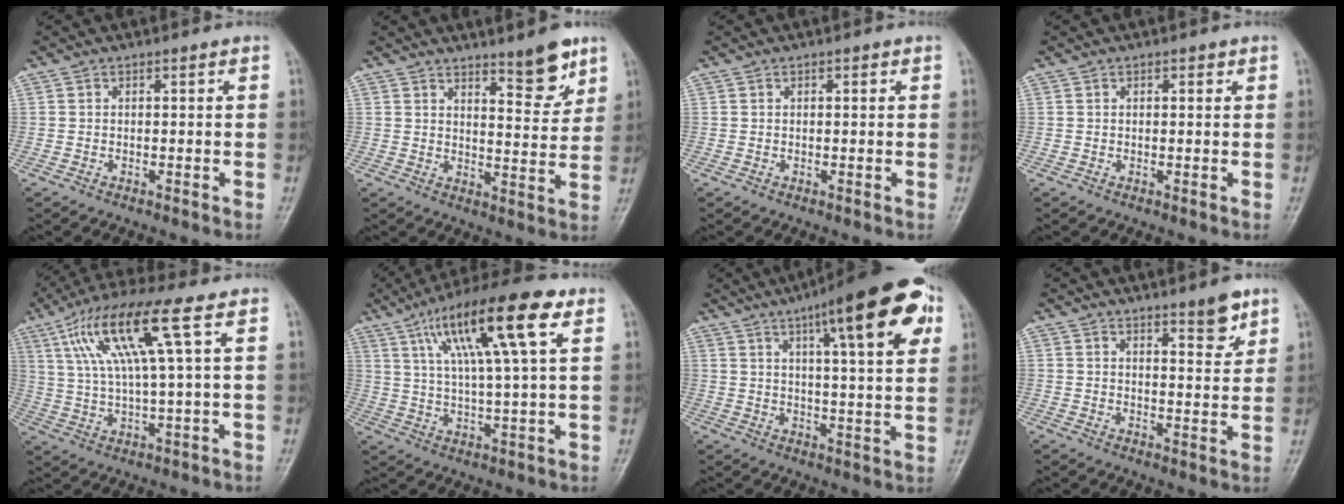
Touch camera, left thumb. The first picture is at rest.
{"total": 8.1, "force": [5.7, 2.1, 5.3], "torque": [-0.056, -0.047, 0.085]}
{"total": 0.7, "force": [0.4, 0.4, 0.5], "torque": [-0.003, 0.000, 0.004]}
{"total": 1.0, "force": [0.6, 0.5, 0.7], "torque": [-0.003, 0.000, 0.006]}
{"total": 14.3, "force": [5.4, 1.8, 13.2], "torque": [-0.277, 0.005, 0.101]}
{"total": 17.3, "force": [7.5, 3.1, 15.3], "torque": [-0.267, -0.001, 0.122]}
{"total": 19.9, "force": [9.1, 4.7, 17.0], "torque": [-0.218, -0.008, 0.124]}
{"total": 5.6, "force": [3.9, 1.4, 3.8], "torque": [-0.040, -0.030, 0.055]}